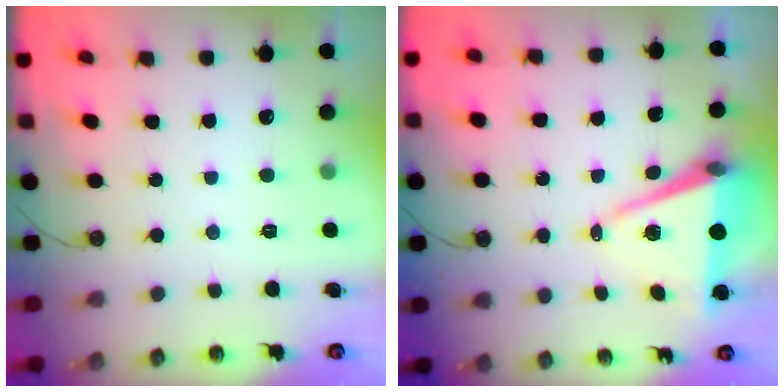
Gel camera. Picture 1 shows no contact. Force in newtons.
{"total": 8.8, "press": 7.8, "slide": 4.1}